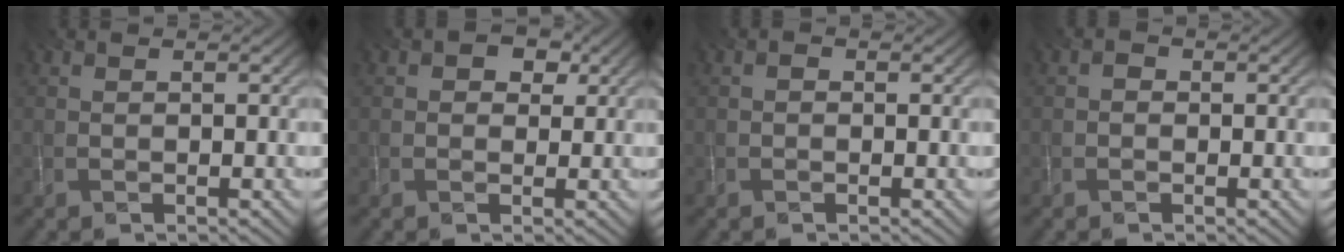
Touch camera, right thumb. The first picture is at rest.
{"total": 3.2, "force": [1.2, 2.6, 1.6], "torque": [-0.022, -0.001, 0.009]}
{"total": 0.6, "force": [-0.2, 0.4, 0.3], "torque": [-0.005, 0.000, -0.007]}
{"total": 0.9, "force": [-0.3, 0.7, 0.4], "torque": [-0.005, -0.001, -0.011]}